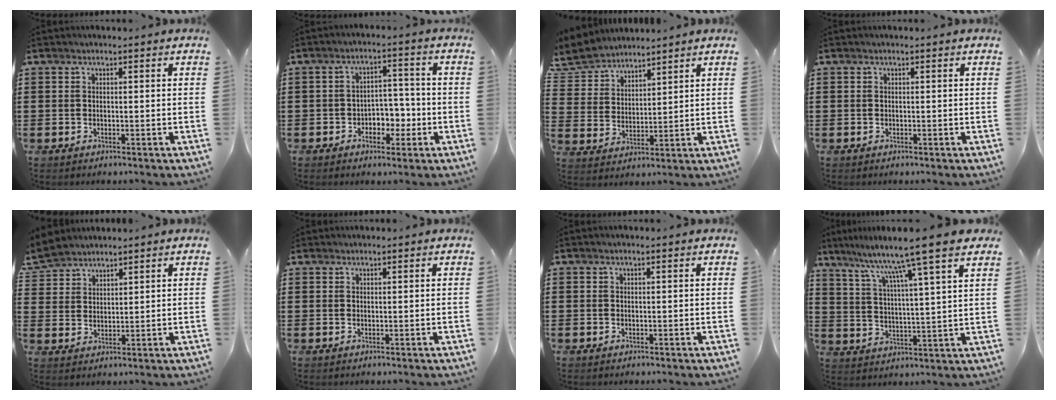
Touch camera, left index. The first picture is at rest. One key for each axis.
{"total": 4.2, "fx": -1.9, "fy": 3.2, "fz": 2.1, "tx": -0.038, "ty": 0.005, "tz": -0.044}
{"total": 5.0, "fx": 4.5, "fy": 2.1, "fz": 0.4, "tx": -0.036, "ty": -0.018, "tz": 0.078}
{"total": 0.0}
{"total": 4.1, "fx": 3.9, "fy": 1.4, "fz": 0.3, "tx": -0.025, "ty": -0.008, "tz": 0.072}
{"total": 0.7, "fx": 0.6, "fy": 0.3, "fz": -0.1, "tx": -0.001, "ty": 0.001, "tz": 0.012}
{"total": 0.0}
{"total": 9.9, "fx": 7.8, "fy": -1.4, "fz": 5.9, "tx": -0.135, "ty": -0.048, "tz": 0.119}